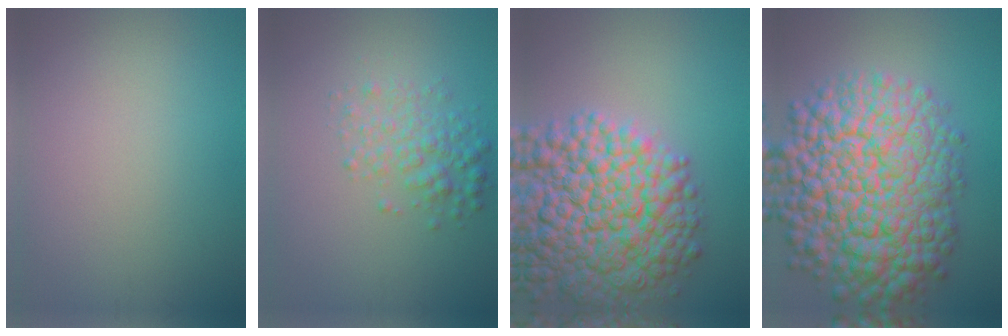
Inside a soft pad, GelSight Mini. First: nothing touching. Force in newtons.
{"total": 3.0, "press": 3.0, "slide": 0.1}
{"total": 14.1, "press": 14.1, "slide": 0.6}
{"total": 15.7, "press": 15.7, "slide": 0.6}